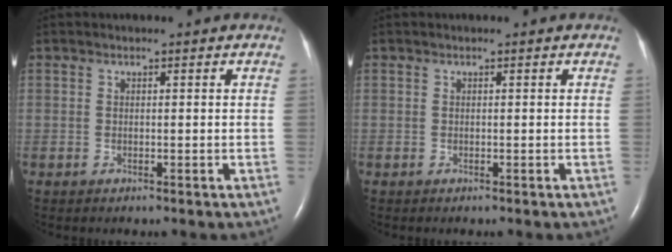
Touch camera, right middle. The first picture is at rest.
{"total": 0.0}